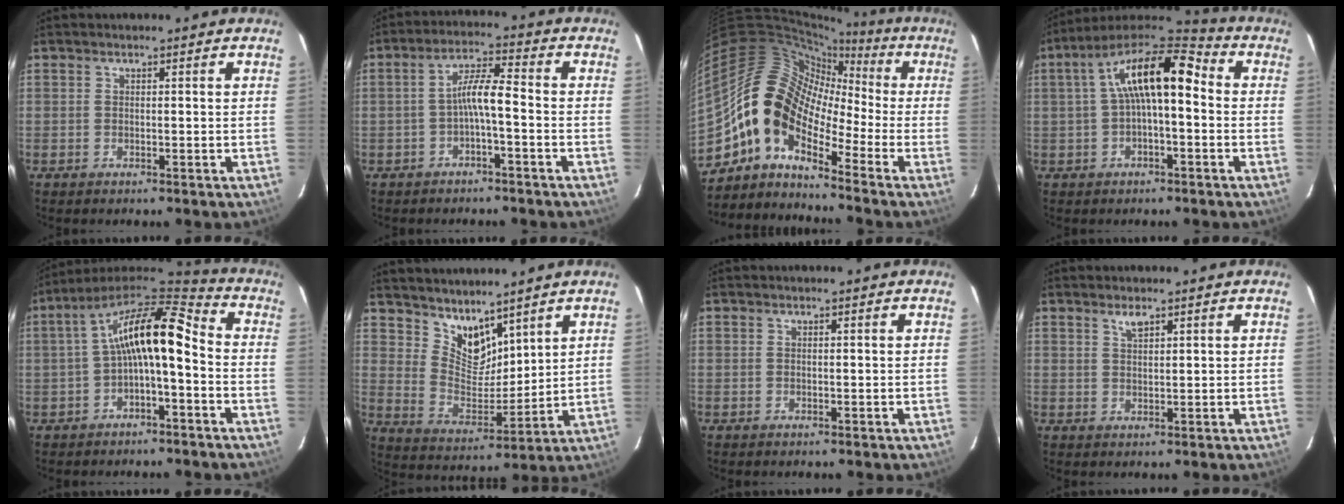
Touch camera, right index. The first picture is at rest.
{"total": 5.0, "force": [-2.0, 0.5, 4.6], "torque": [-0.097, 0.014, -0.034]}
{"total": 11.9, "force": [-5.8, 6.8, 7.9], "torque": [-0.128, 0.016, -0.132]}
{"total": 13.1, "force": [0.8, 4.8, 12.1], "torque": [-0.223, 0.033, 0.007]}
{"total": 12.9, "force": [-1.6, 4.4, 12.1], "torque": [-0.228, 0.031, -0.031]}
{"total": 9.4, "force": [7.6, 4.4, 3.5], "torque": [-0.061, -0.004, 0.154]}
{"total": 0.0}
{"total": 2.0, "force": [1.4, 0.6, 1.2], "torque": [-0.021, 0.003, 0.027]}